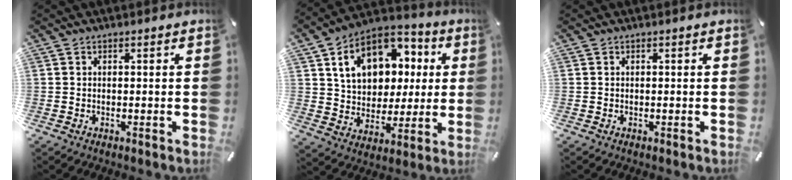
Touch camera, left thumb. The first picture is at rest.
{"total": 15.6, "force": [5.6, 12.0, 8.1], "torque": [-0.140, -0.011, 0.110]}
{"total": 0.0}